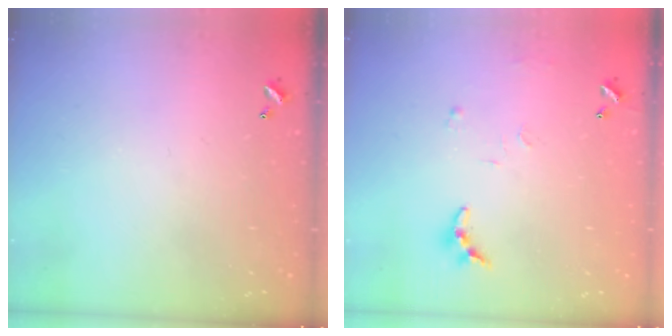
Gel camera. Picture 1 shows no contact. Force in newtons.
{"total": 7.9, "press": 7.9, "slide": 0.5}